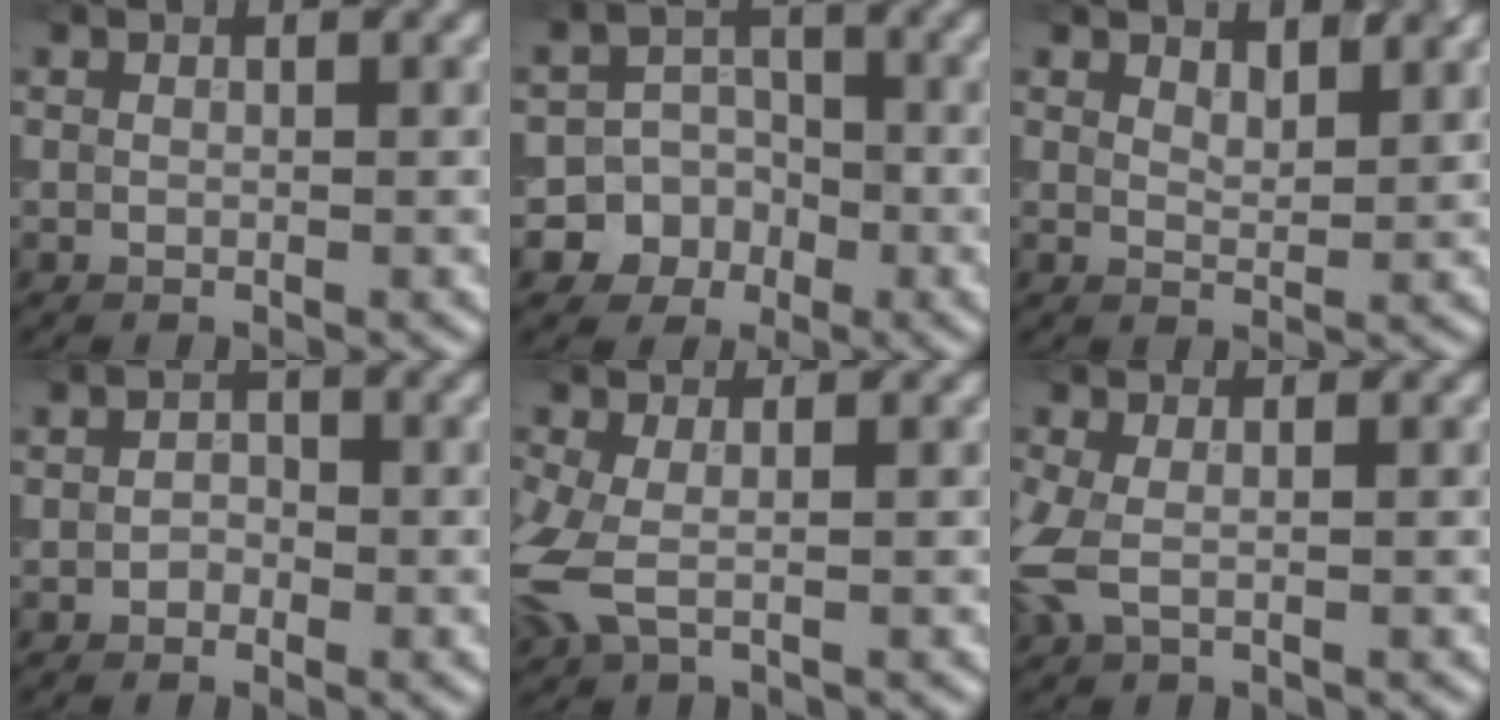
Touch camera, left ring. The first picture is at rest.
{"total": 6.3, "force": [-2.9, 5.6, 0.4], "torque": [0.020, -0.001, -0.060]}
{"total": 2.0, "force": [1.7, 0.6, 0.9], "torque": [-0.013, 0.000, 0.031]}
{"total": 1.1, "force": [-0.5, 0.9, 0.5], "torque": [-0.004, -0.001, -0.011]}
{"total": 3.2, "force": [-0.3, 1.7, 2.7], "torque": [-0.082, -0.006, -0.011]}
{"total": 2.5, "force": [-0.1, 1.3, 2.1], "torque": [-0.059, -0.001, -0.007]}